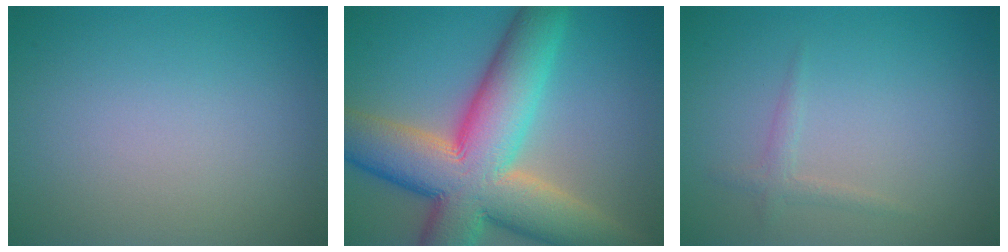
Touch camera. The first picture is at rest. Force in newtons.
{"total": 14.4, "press": 14.3, "slide": 1.2}
{"total": 1.1, "press": 1.1, "slide": 0.0}